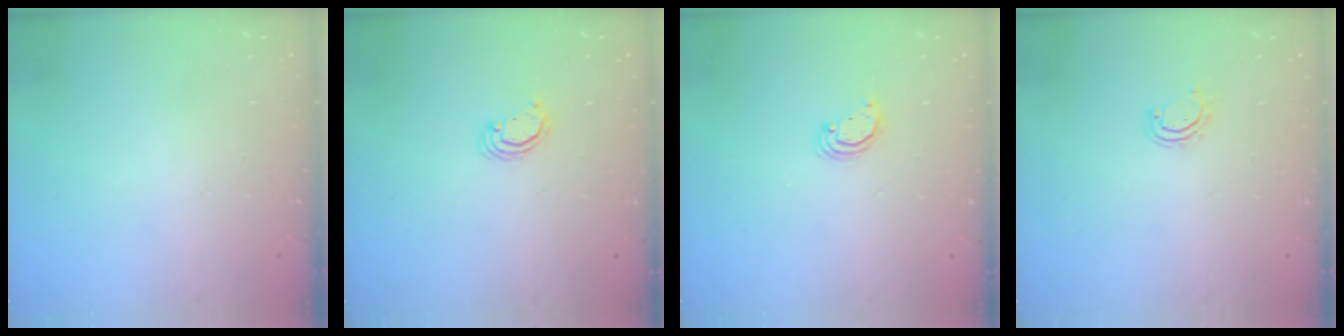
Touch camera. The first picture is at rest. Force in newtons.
{"total": 2.2, "press": 2.2, "slide": 0.2}
{"total": 2.8, "press": 2.8, "slide": 0.2}
{"total": 4.7, "press": 4.4, "slide": 1.6}